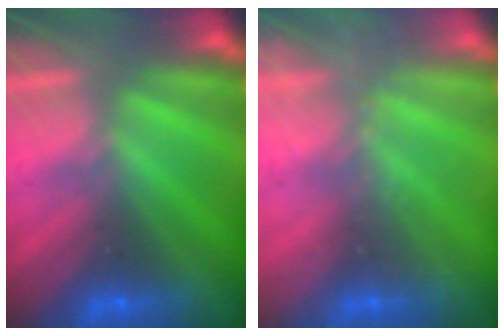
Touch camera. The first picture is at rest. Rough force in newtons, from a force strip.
{"total": 2.0}